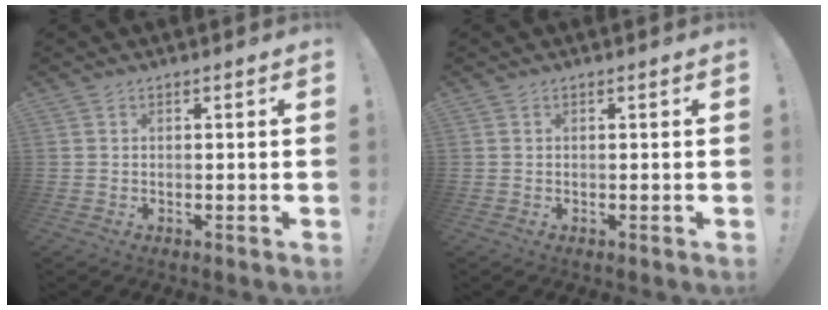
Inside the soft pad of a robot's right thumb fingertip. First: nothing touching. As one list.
[{"total": 0.0}]